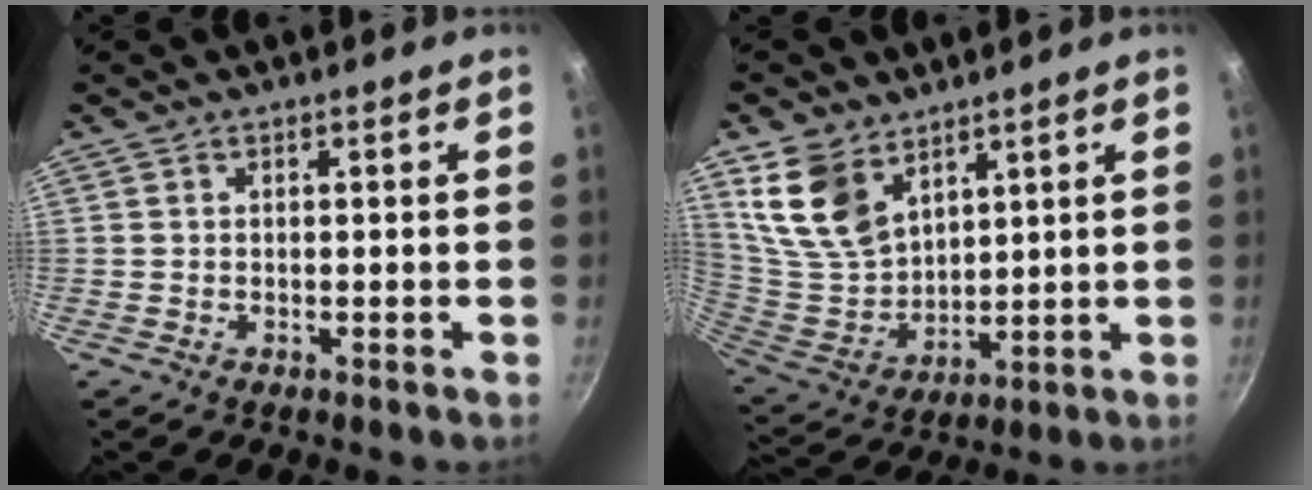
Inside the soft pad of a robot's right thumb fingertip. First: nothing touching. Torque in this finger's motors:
{"motor_torque": [-1.23, 1.69, 1.39, 0.66, 0.12]}